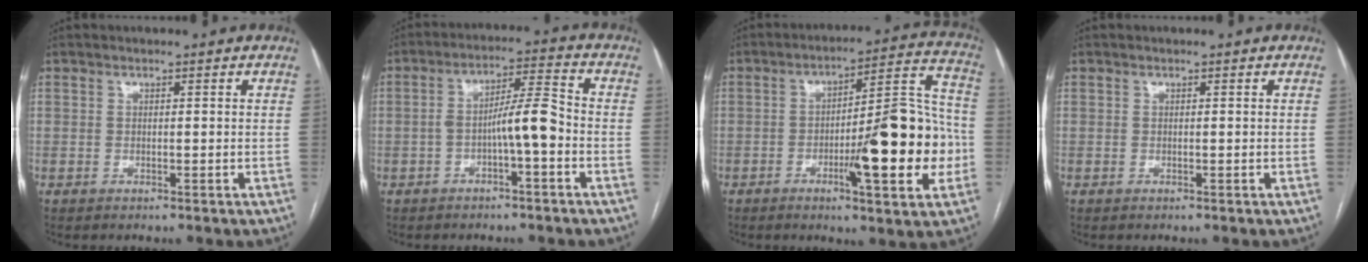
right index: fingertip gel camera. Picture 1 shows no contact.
{"total": 6.9, "force": [-2.3, 0.6, 6.5], "torque": [-0.111, 0.024, -0.036]}
{"total": 17.7, "force": [-4.2, 2.8, 16.9], "torque": [-0.246, 0.016, -0.059]}
{"total": 0.0}